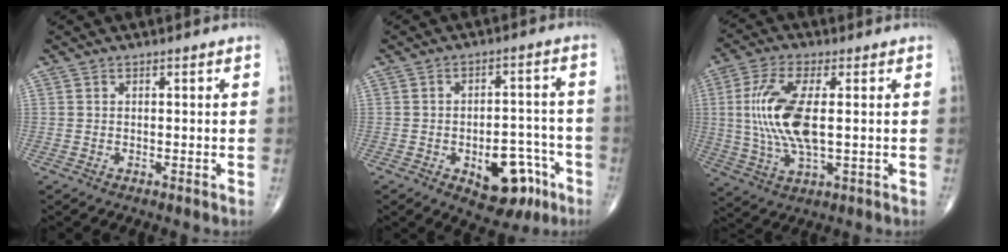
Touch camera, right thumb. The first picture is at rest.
{"total": 11.9, "force": [-5.3, 6.6, 8.4], "torque": [-0.076, 0.041, -0.064]}
{"total": 13.3, "force": [1.0, 5.0, 12.3], "torque": [-0.272, -0.004, 0.023]}